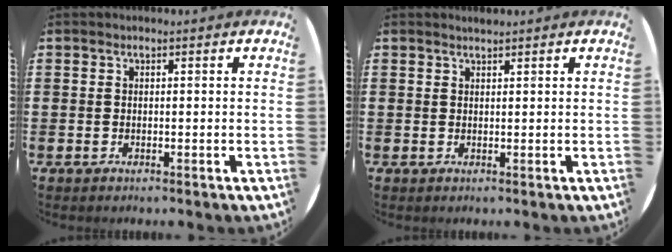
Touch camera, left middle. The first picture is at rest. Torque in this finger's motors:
{"motor_torque": [0.21, -0.02, -0.09, -0.03]}